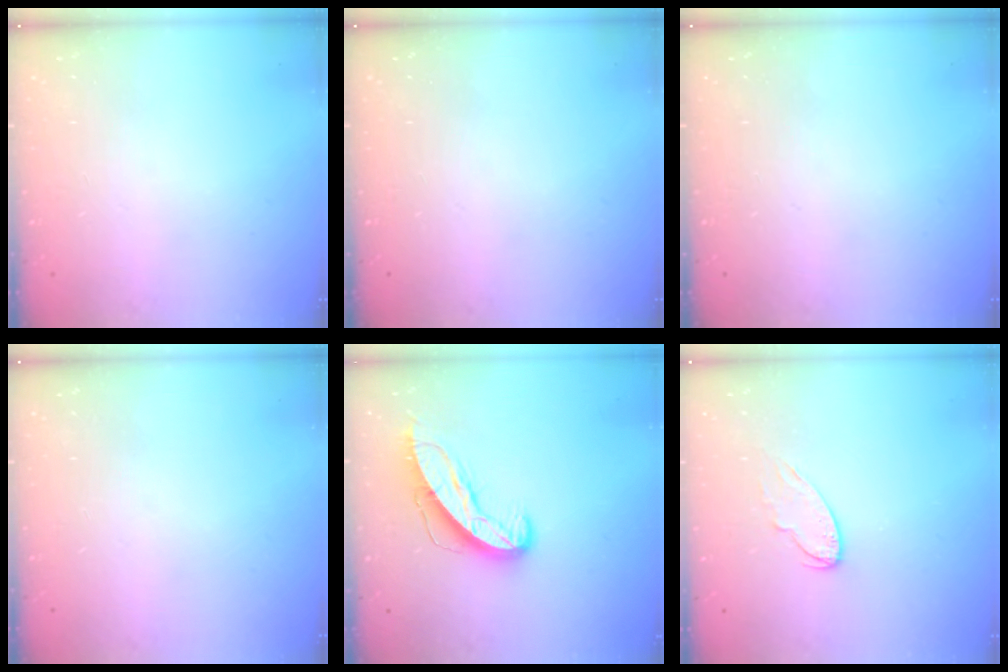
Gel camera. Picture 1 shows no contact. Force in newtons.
{"total": 0.0}
{"total": 0.0}
{"total": 0.0}
{"total": 10.7, "press": 10.7, "slide": 1.1}
{"total": 6.9, "press": 6.9, "slide": 0.5}